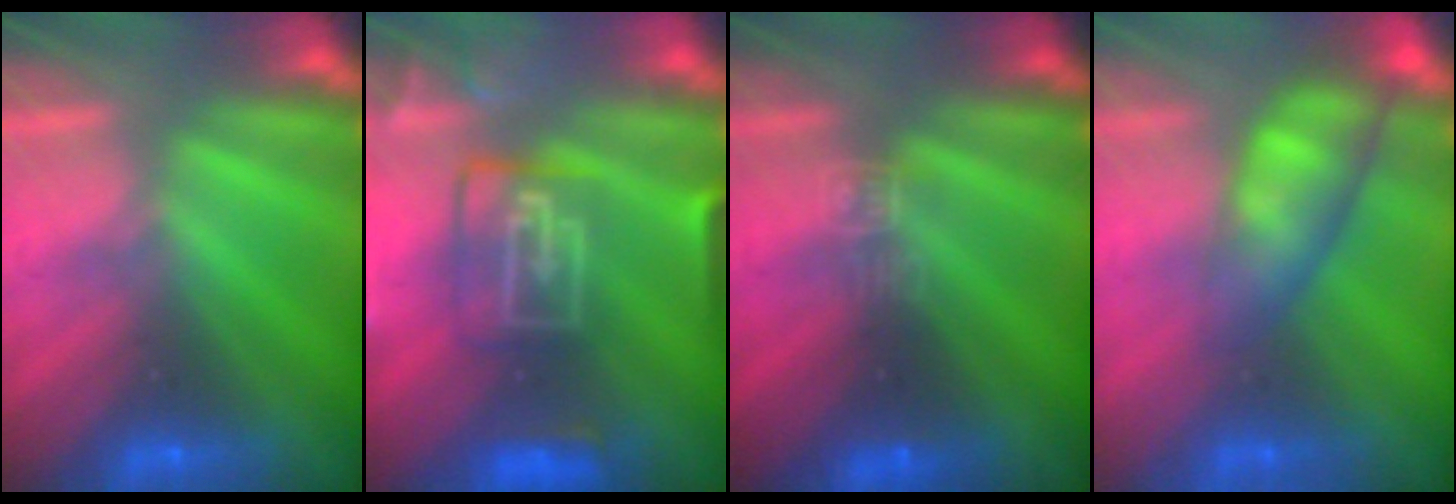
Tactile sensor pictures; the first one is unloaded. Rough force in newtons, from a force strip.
{"total": 9.2}
{"total": 2.9}
{"total": 4.8}